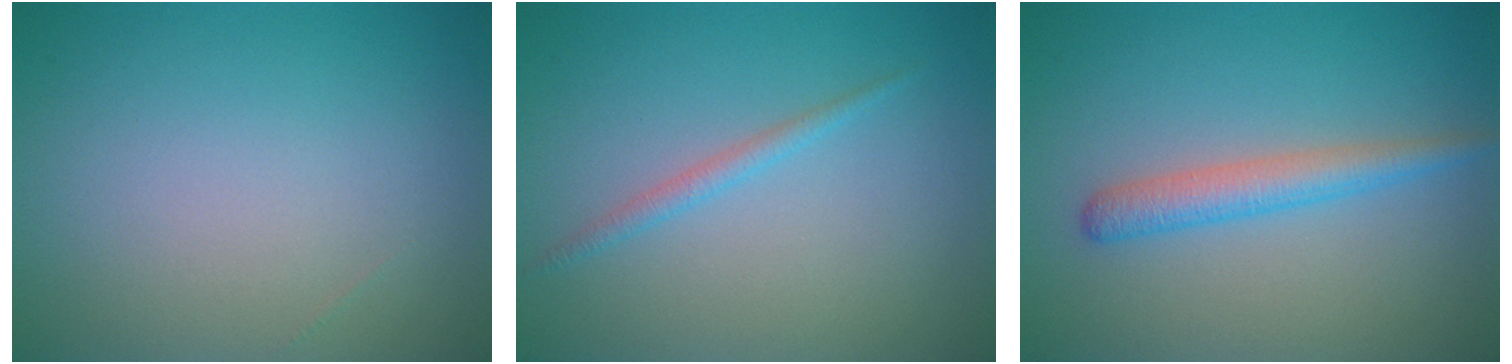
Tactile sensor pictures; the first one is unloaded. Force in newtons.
{"total": 1.2, "press": 1.2, "slide": 0.1}
{"total": 2.8, "press": 2.8, "slide": 0.2}